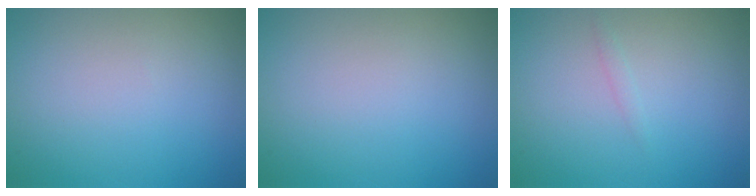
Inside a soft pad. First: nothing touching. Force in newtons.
{"total": 0.0}
{"total": 0.5, "press": 0.5, "slide": 0.0}